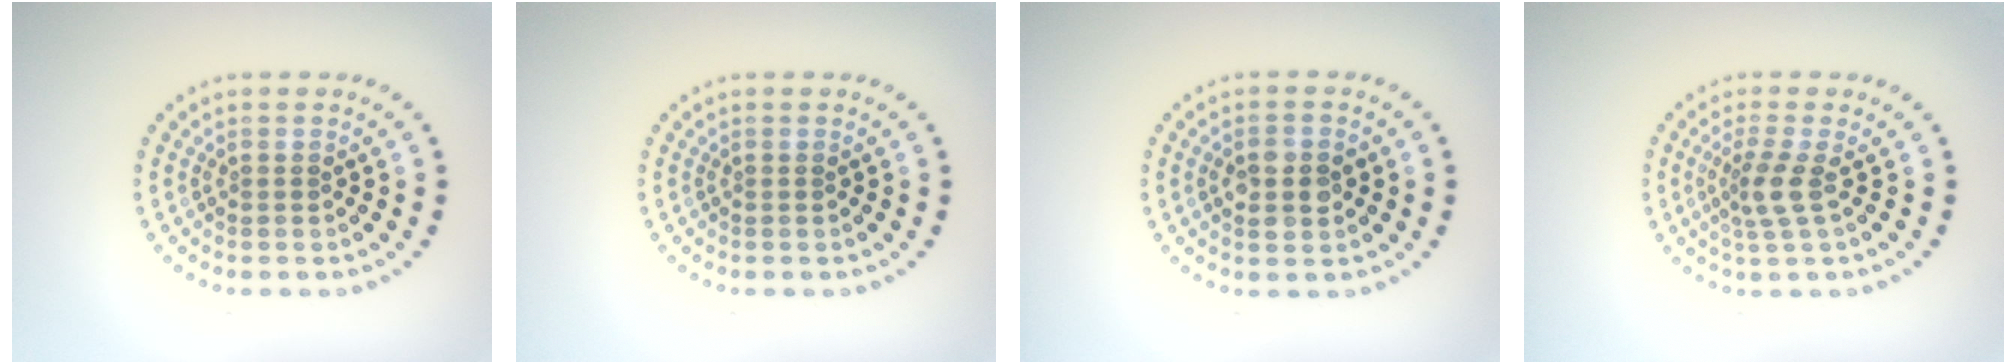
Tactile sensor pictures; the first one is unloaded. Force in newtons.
{"total": 0.0}
{"total": 3.5, "press": 3.5, "slide": 0.1}
{"total": 2.4, "press": 1.8, "slide": 1.6}